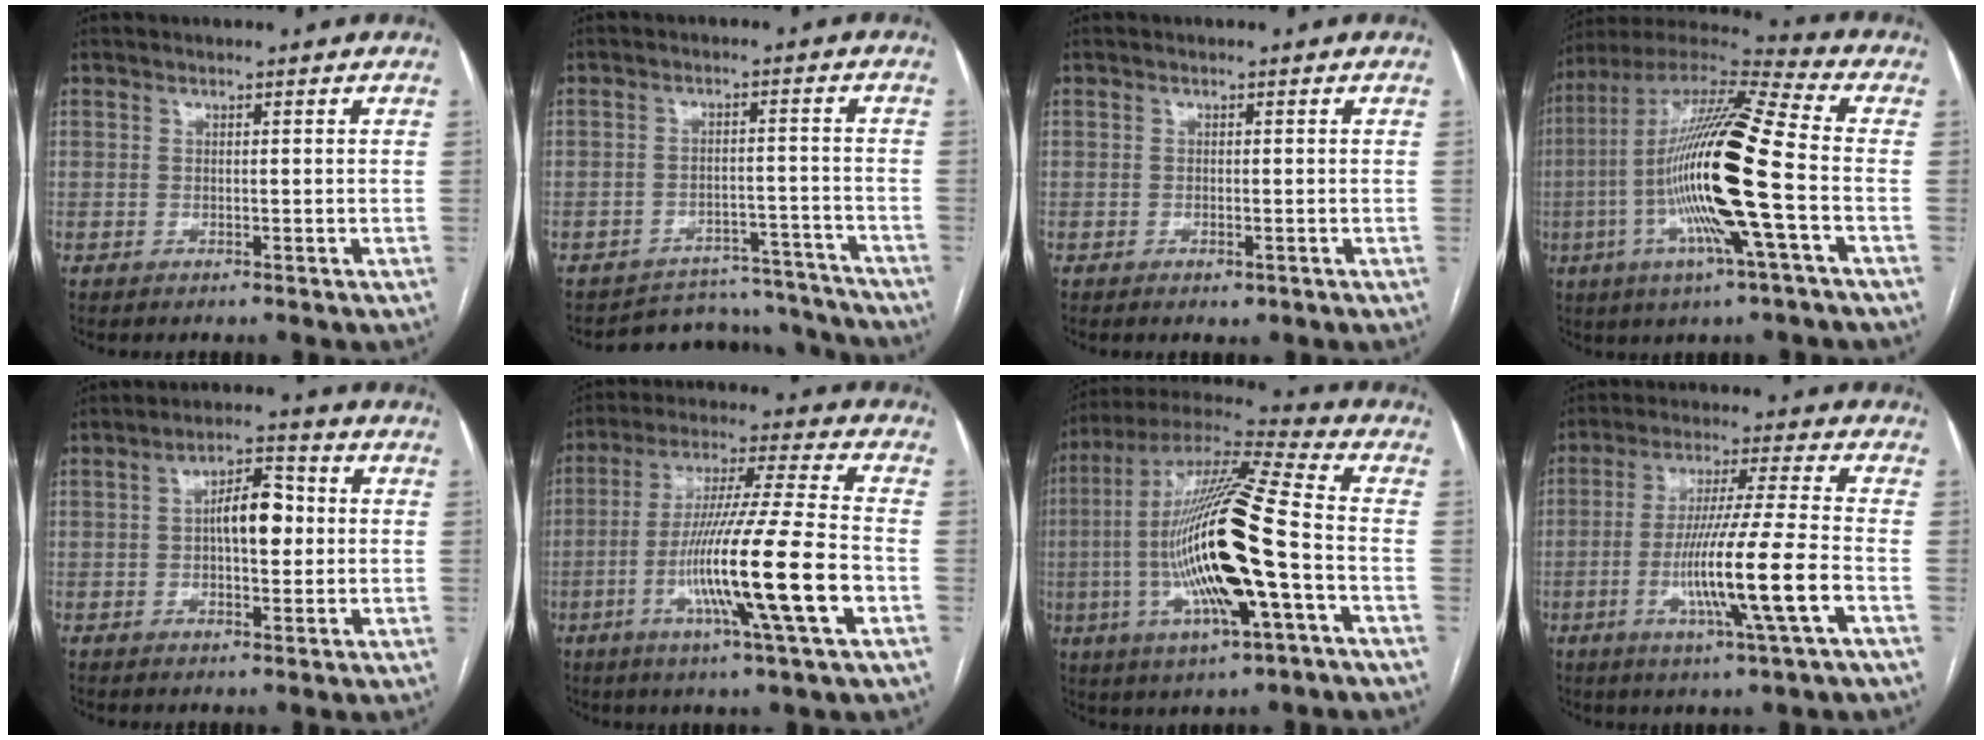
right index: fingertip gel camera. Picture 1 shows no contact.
{"total": 12.7, "force": [-12.2, 3.4, -0.2], "torque": [0.019, 0.034, -0.152]}
{"total": 1.1, "force": [-0.6, 0.5, 0.8], "torque": [-0.009, -0.001, -0.003]}
{"total": 21.0, "force": [-3.7, 0.9, 20.7], "torque": [-0.408, -0.009, -0.080]}
{"total": 7.2, "force": [0.3, 2.9, 6.6], "torque": [-0.108, 0.019, 0.004]}
{"total": 18.3, "force": [-5.2, -0.6, 17.5], "torque": [-0.320, -0.016, -0.097]}
{"total": 22.7, "force": [-3.8, 2.6, 22.2], "torque": [-0.458, -0.012, -0.071]}
{"total": 13.8, "force": [-4.0, -1.0, 13.2], "torque": [-0.249, -0.013, -0.077]}